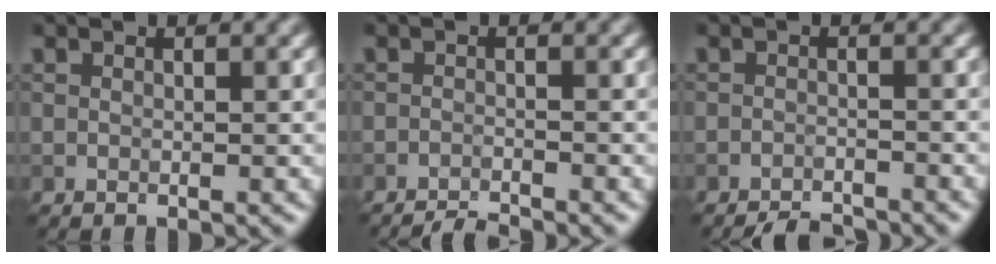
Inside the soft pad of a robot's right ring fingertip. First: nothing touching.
{"total": 2.5, "force": [-2.3, 0.3, 0.9], "torque": [-0.008, 0.000, -0.044]}
{"total": 2.9, "force": [-2.8, 0.4, 0.7], "torque": [-0.005, -0.001, -0.049]}